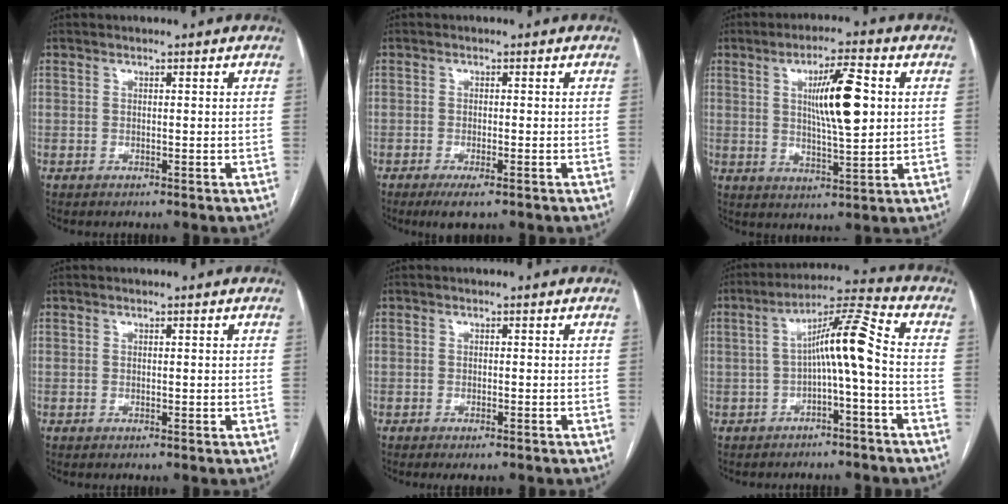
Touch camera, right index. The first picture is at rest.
{"total": 3.5, "force": [-2.2, 0.6, 2.7], "torque": [-0.046, -0.008, -0.035]}
{"total": 9.9, "force": [2.0, 1.2, 9.6], "torque": [-0.164, 0.001, 0.037]}
{"total": 0.0}
{"total": 1.4, "force": [-1.0, 0.2, 1.0], "torque": [-0.015, -0.004, -0.013]}
{"total": 8.5, "force": [-1.1, 0.1, 8.4], "torque": [-0.139, 0.032, -0.021]}